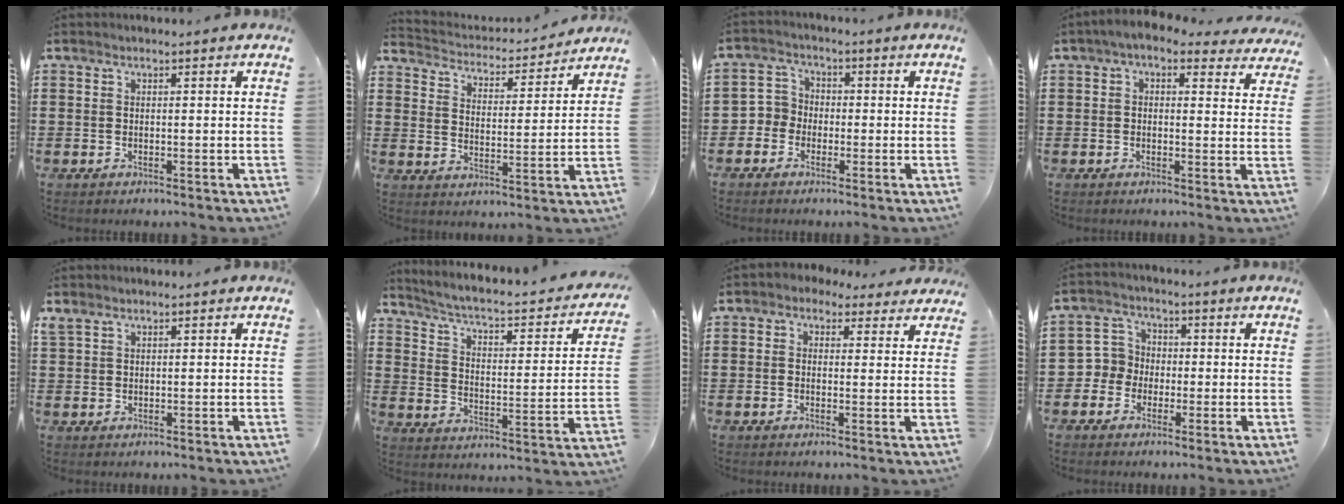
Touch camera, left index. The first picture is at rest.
{"total": 3.3, "force": [3.3, 0.5, 0.1], "torque": [-0.025, -0.029, 0.049]}
{"total": 3.6, "force": [-1.8, 3.1, 0.4], "torque": [-0.031, 0.007, -0.043]}
{"total": 2.9, "force": [1.8, 1.1, 2.0], "torque": [-0.045, -0.003, 0.030]}
{"total": 1.4, "force": [1.1, 0.6, 0.6], "torque": [-0.015, 0.002, 0.021]}
{"total": 2.9, "force": [1.9, 0.5, 2.1], "torque": [-0.056, -0.030, 0.018]}
{"total": 2.1, "force": [1.4, 1.4, 0.6], "torque": [-0.012, 0.003, 0.023]}
{"total": 4.4, "force": [-1.6, 4.0, 0.3], "torque": [-0.032, 0.008, -0.037]}